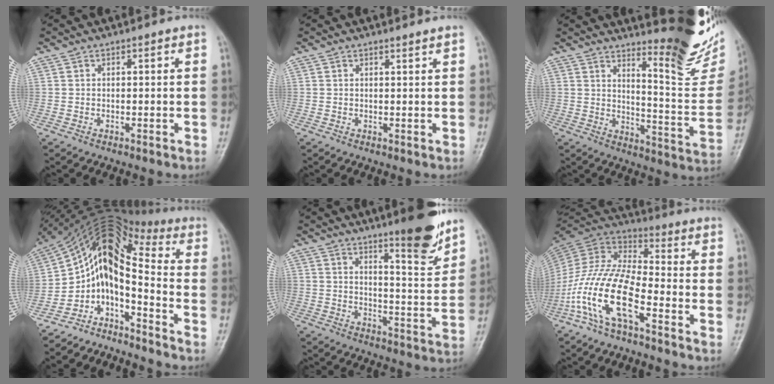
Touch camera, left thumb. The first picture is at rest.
{"total": 0.8, "force": [0.8, -0.2, 0.1], "torque": [-0.009, -0.008, 0.014]}
{"total": 17.5, "force": [13.6, 3.6, 10.4], "torque": [-0.110, -0.125, 0.182]}
{"total": 10.4, "force": [-4.6, 4.5, 8.1], "torque": [-0.135, 0.095, -0.091]}
{"total": 11.1, "force": [8.4, 1.5, 7.1], "torque": [-0.079, -0.070, 0.127]}
{"total": 15.1, "force": [-6.9, 5.5, 12.2], "torque": [-0.260, 0.044, -0.142]}